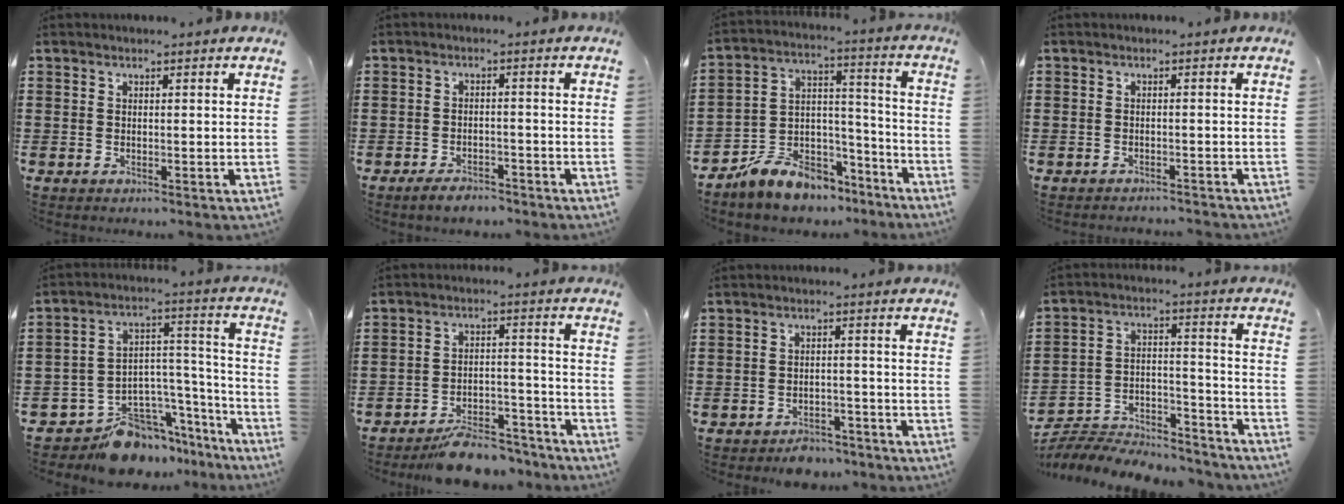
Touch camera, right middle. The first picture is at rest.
{"total": 2.2, "force": [-2.0, 0.5, 0.8], "torque": [-0.013, 0.006, -0.039]}
{"total": 7.5, "force": [-6.5, 3.6, 1.3], "torque": [-0.033, 0.021, -0.123]}
{"total": 1.3, "force": [-1.2, 0.0, -0.3], "torque": [0.004, 0.005, -0.030]}
{"total": 9.3, "force": [-8.2, 4.2, 1.8], "torque": [-0.022, 0.023, -0.145]}
{"total": 6.7, "force": [-6.1, 1.6, 2.0], "torque": [-0.018, 0.028, -0.114]}
{"total": 2.9, "force": [-2.8, 0.7, 0.1], "torque": [-0.005, 0.003, -0.060]}
{"total": 6.0, "force": [-5.9, 0.8, 0.8], "torque": [-0.018, 0.005, -0.122]}